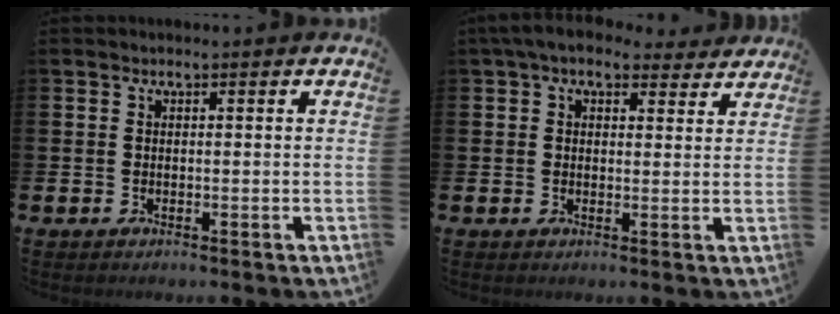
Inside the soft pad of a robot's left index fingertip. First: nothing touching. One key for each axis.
{"total": 5.7, "fx": 4.9, "fy": 2.2, "fz": 1.9, "tx": -0.042, "ty": -0.017, "tz": 0.089}